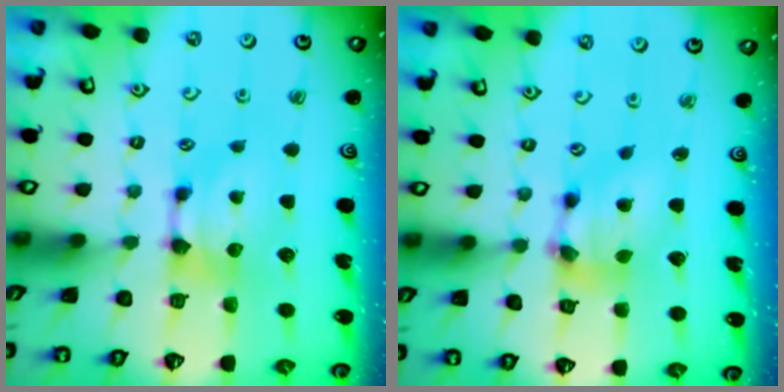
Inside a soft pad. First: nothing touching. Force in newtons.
{"total": 6.4, "press": 6.0, "slide": 2.2}